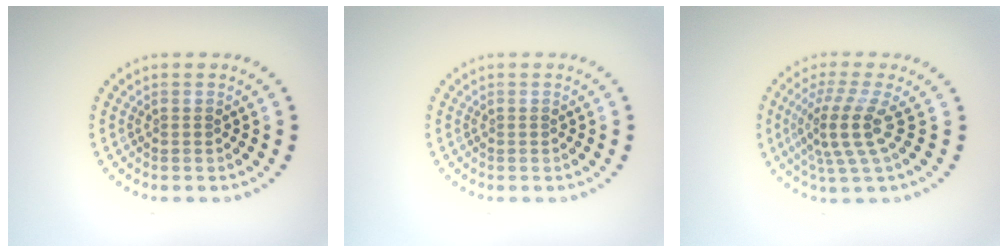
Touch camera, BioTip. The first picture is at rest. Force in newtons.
{"total": 0.0}
{"total": 4.1, "press": 2.9, "slide": 2.9}